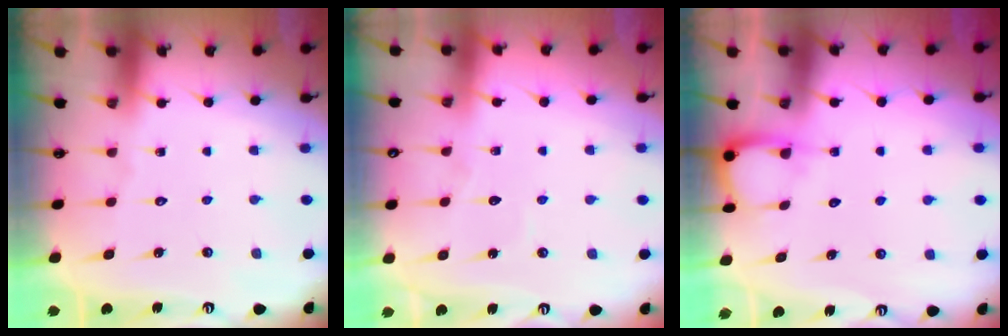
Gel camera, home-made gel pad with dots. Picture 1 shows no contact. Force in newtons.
{"total": 3.7, "press": 3.6, "slide": 0.4}
{"total": 4.5, "press": 4.5, "slide": 0.4}